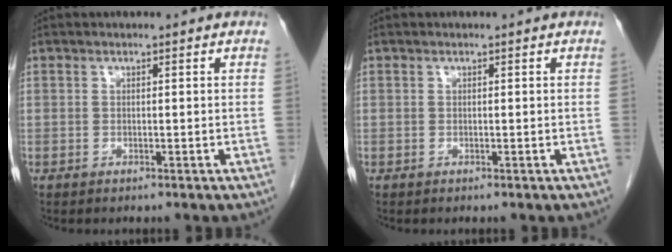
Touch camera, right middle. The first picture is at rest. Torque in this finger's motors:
{"motor_torque": [0.04, 0.10, -0.01, 0.00]}